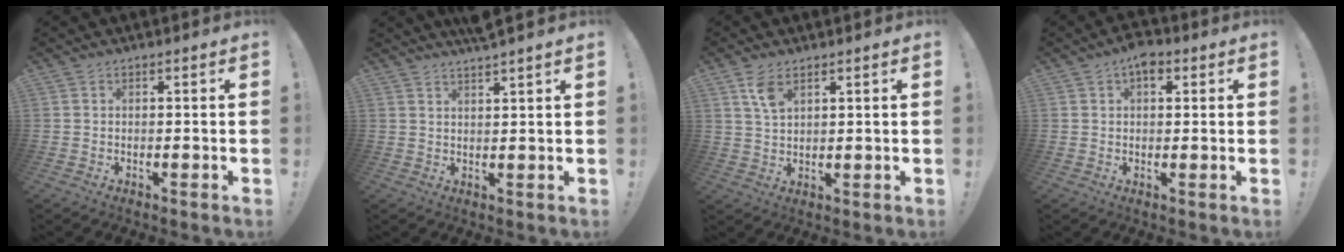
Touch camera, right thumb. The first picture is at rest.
{"total": 3.8, "force": [3.3, -0.8, 1.6], "torque": [-0.024, -0.021, 0.055]}
{"total": 5.6, "force": [3.2, 2.6, 3.7], "torque": [-0.071, -0.010, 0.059]}
{"total": 4.6, "force": [2.3, 2.6, 2.9], "torque": [-0.038, -0.007, 0.038]}